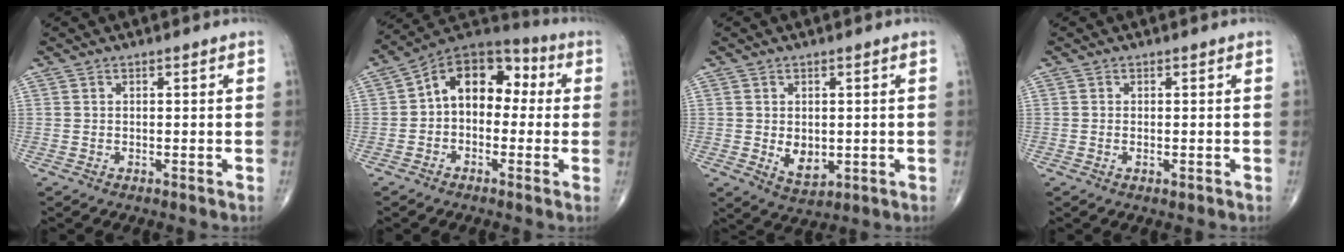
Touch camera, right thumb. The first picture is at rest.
{"total": 12.6, "force": [0.7, 8.6, 9.1], "torque": [-0.099, 0.045, -0.009]}
{"total": 5.1, "force": [-0.4, 3.4, 3.7], "torque": [-0.045, -0.011, 0.007]}
{"total": 1.1, "force": [-0.3, 0.5, 0.9], "torque": [-0.017, 0.000, -0.003]}